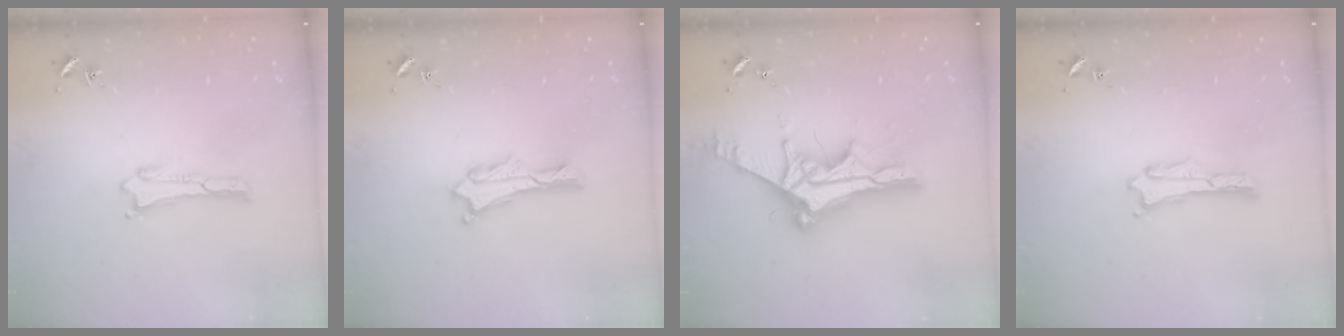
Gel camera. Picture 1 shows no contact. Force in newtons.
{"total": 0.9, "press": 0.9, "slide": 0.2}
{"total": 12.0, "press": 11.9, "slide": 1.1}
{"total": 0.0}